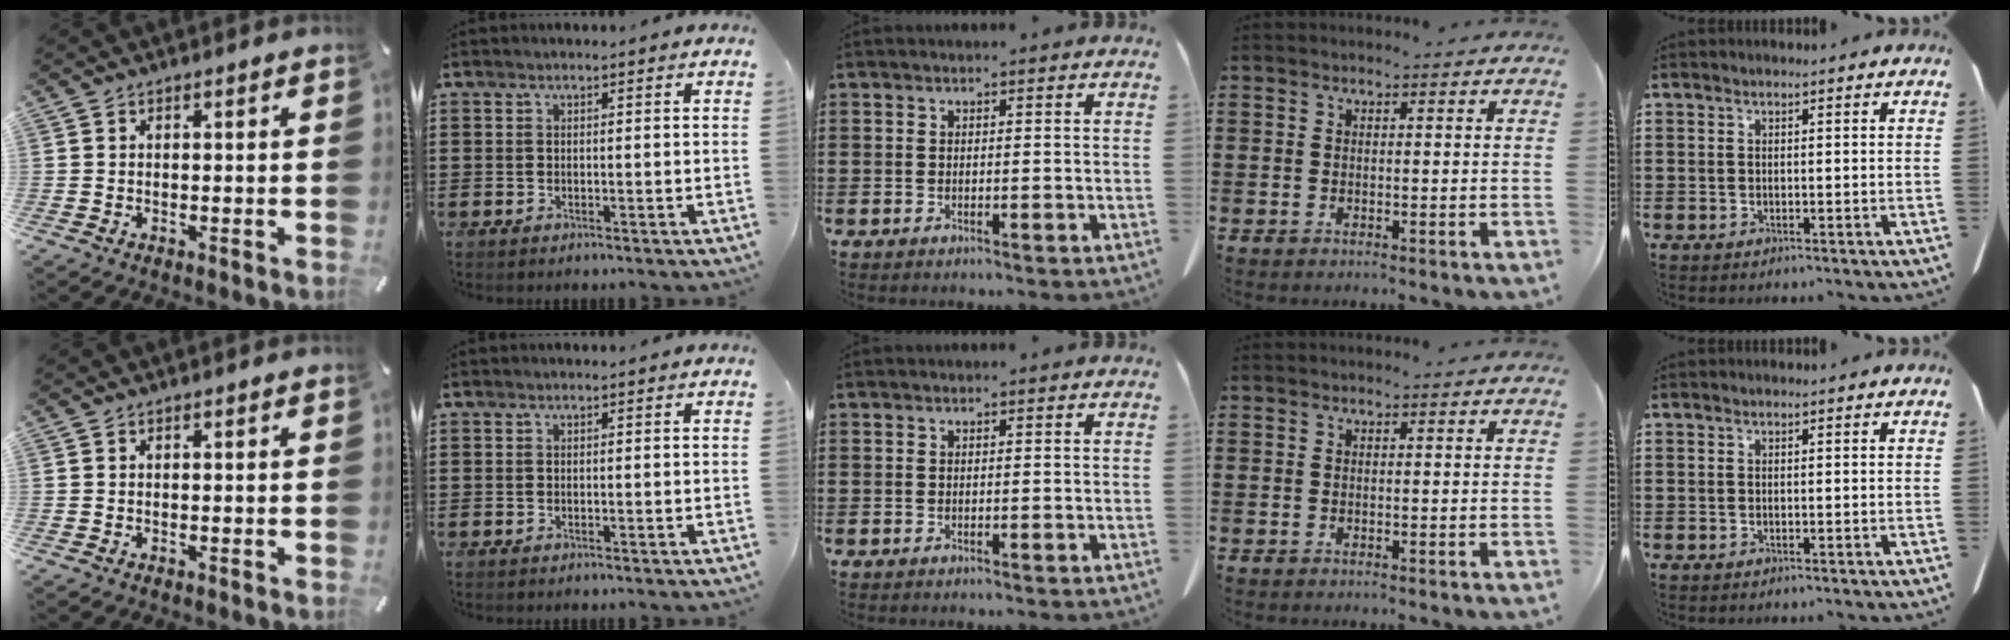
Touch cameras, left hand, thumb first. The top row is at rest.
{}